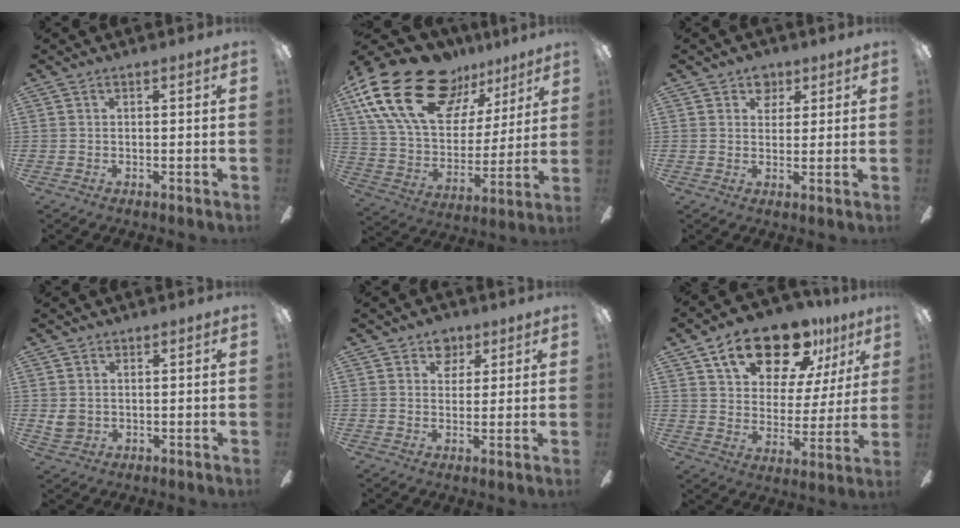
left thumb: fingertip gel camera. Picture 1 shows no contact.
{"total": 25.5, "force": [15.3, 13.6, 15.2], "torque": [-0.285, -0.081, 0.281]}
{"total": 4.7, "force": [3.0, 3.4, 1.1], "torque": [-0.002, -0.010, 0.050]}
{"total": 3.3, "force": [1.3, 2.9, 0.9], "torque": [-0.005, -0.003, 0.023]}
{"total": 5.3, "force": [3.5, 3.8, 1.3], "torque": [-0.008, -0.011, 0.059]}
{"total": 19.4, "force": [12.5, 10.0, 11.0], "torque": [-0.165, -0.065, 0.215]}